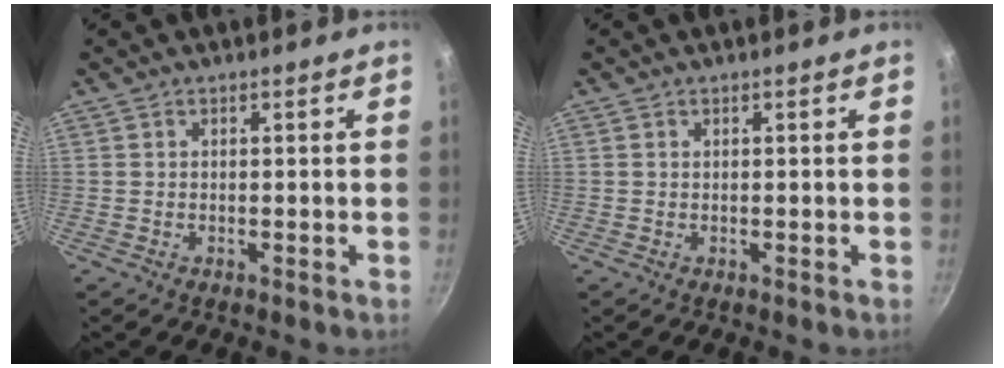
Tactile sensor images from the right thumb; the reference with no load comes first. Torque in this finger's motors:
{"motor_torque": [0.18, -0.03, 0.27, 0.04, 0.00]}